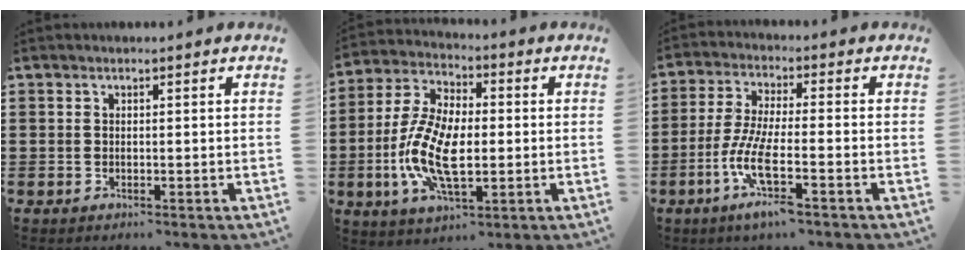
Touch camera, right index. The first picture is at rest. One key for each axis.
{"total": 11.3, "fx": -2.1, "fy": 5.4, "fz": 9.7, "tx": -0.225, "ty": -0.007, "tz": -0.043}
{"total": 8.5, "fx": -3.9, "fy": 1.5, "fz": 7.4, "tx": -0.169, "ty": -0.012, "tz": -0.080}